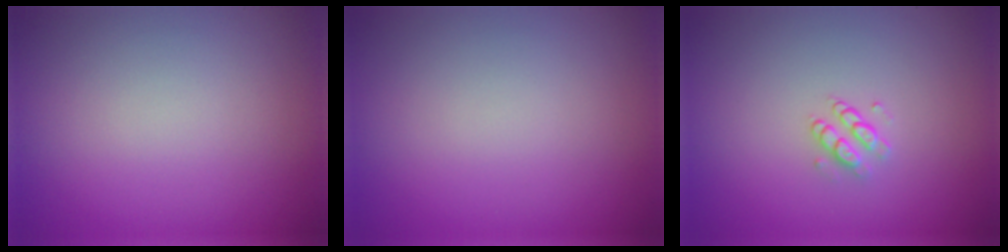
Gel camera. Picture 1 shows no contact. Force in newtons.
{"total": 0.0}
{"total": 1.4, "press": 1.0, "slide": 1.0}